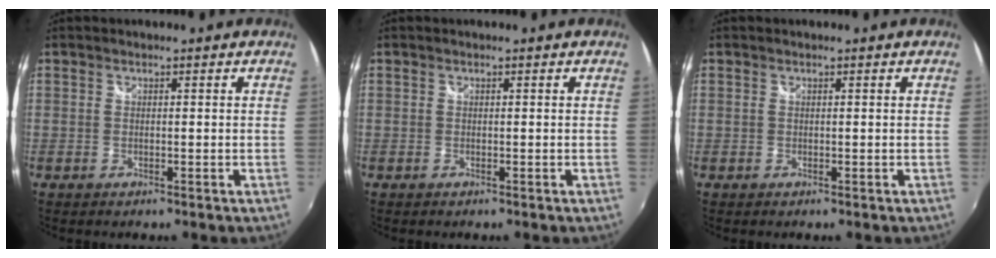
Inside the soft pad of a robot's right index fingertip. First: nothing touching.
{"total": 0.0}
{"total": 0.0}